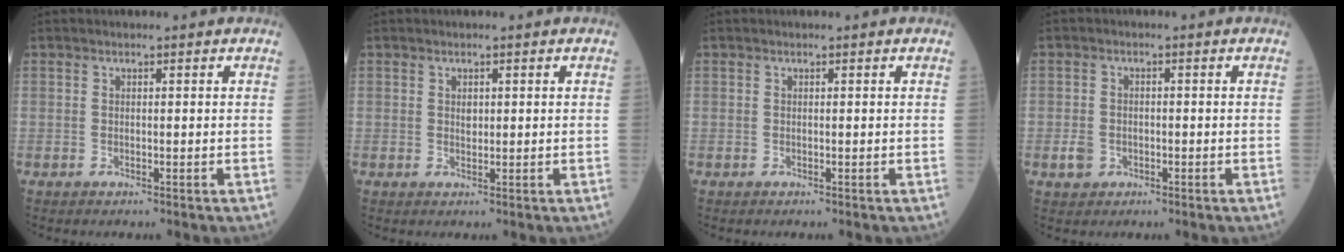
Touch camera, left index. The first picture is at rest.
{"total": 1.0, "force": [0.3, 0.6, 0.7], "torque": [-0.015, 0.000, 0.007]}
{"total": 0.0}
{"total": 2.5, "force": [-1.1, 2.1, 0.9], "torque": [-0.022, 0.003, -0.013]}